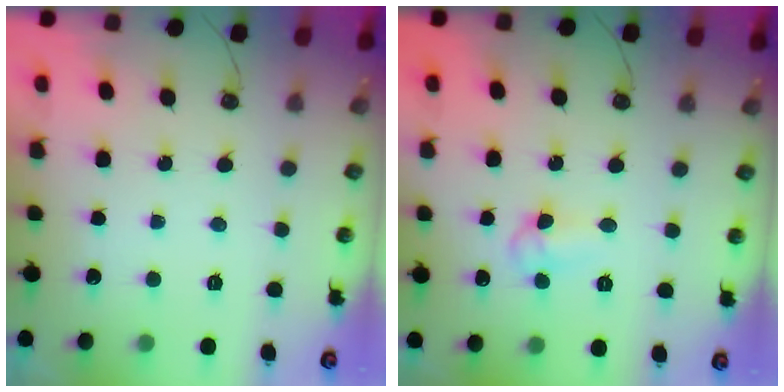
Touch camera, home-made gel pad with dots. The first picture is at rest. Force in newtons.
{"total": 4.7, "press": 4.5, "slide": 1.1}